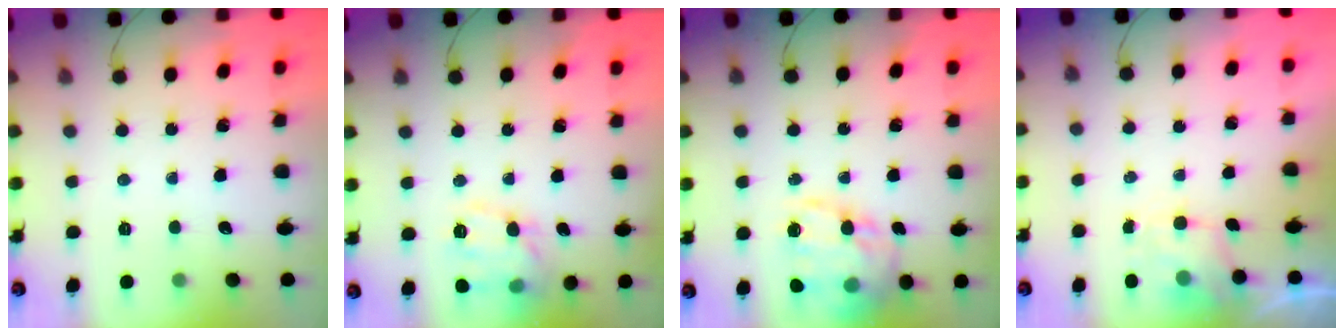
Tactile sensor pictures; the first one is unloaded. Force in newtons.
{"total": 11.4, "press": 11.4, "slide": 0.3}
{"total": 21.0, "press": 20.8, "slide": 3.1}
{"total": 2.0, "press": 1.8, "slide": 1.0}